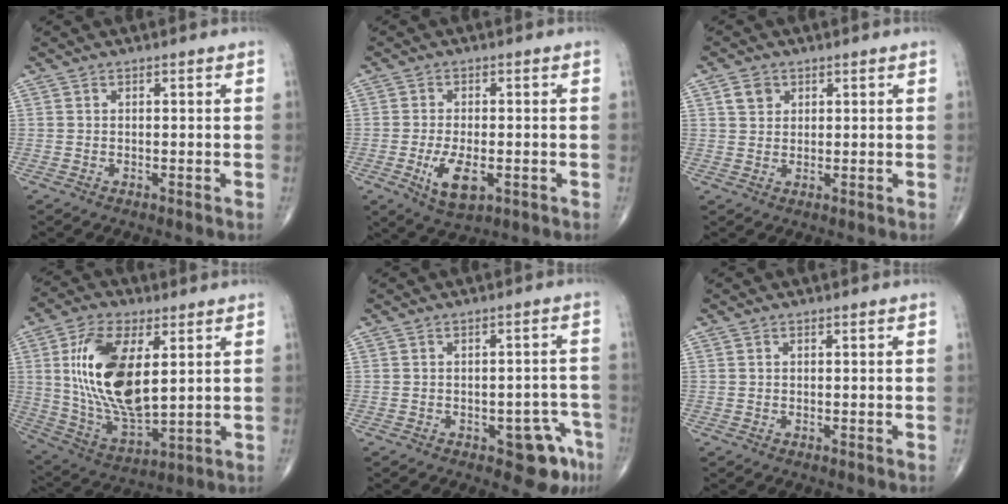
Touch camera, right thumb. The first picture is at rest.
{"total": 7.1, "force": [-2.1, 3.3, 5.9], "torque": [-0.105, -0.007, -0.029]}
{"total": 3.2, "force": [1.4, 2.6, 1.3], "torque": [-0.013, -0.003, 0.026]}
{"total": 19.2, "force": [4.1, 9.0, 16.4], "torque": [-0.309, -0.020, 0.084]}
{"total": 7.1, "force": [-3.8, 3.3, 5.0], "torque": [-0.029, 0.025, -0.044]}
{"total": 0.0}